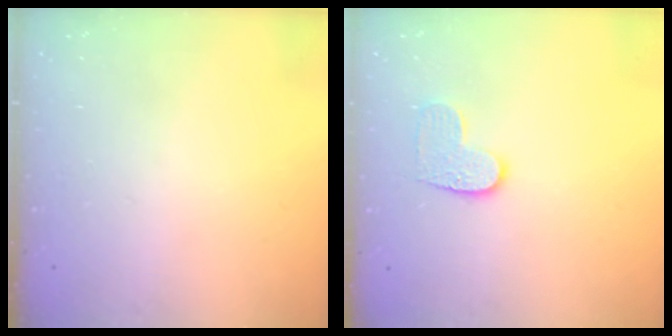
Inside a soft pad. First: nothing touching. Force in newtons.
{"total": 6.4, "press": 6.4, "slide": 0.3}